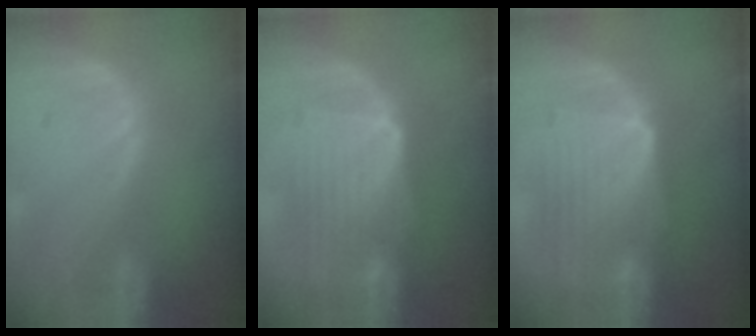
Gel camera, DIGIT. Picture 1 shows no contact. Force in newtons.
{"total": 9.2, "press": 8.7, "slide": 3.0}
{"total": 9.3, "press": 8.6, "slide": 3.3}